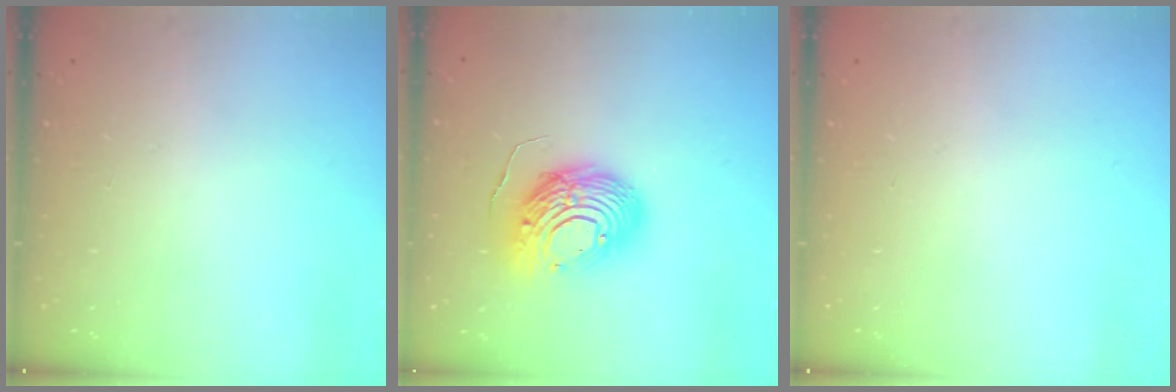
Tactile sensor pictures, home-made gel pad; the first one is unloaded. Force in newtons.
{"total": 14.7, "press": 14.6, "slide": 1.4}
{"total": 0.0}